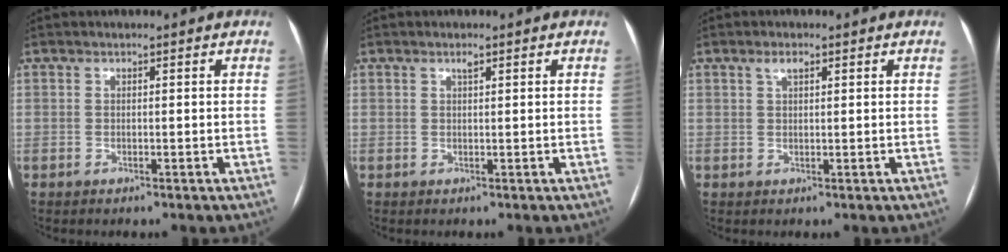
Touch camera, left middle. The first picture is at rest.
{"total": 0.7, "force": [0.5, 0.1, 0.5], "torque": [-0.010, 0.000, 0.009]}
{"total": 1.6, "force": [0.9, 0.6, 1.1], "torque": [-0.025, 0.007, 0.019]}